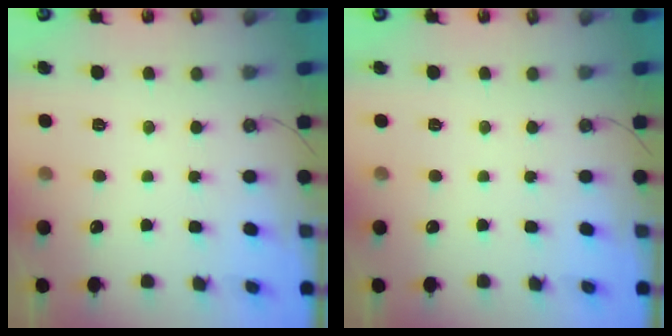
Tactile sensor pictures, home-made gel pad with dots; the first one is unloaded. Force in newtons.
{"total": 0.0}